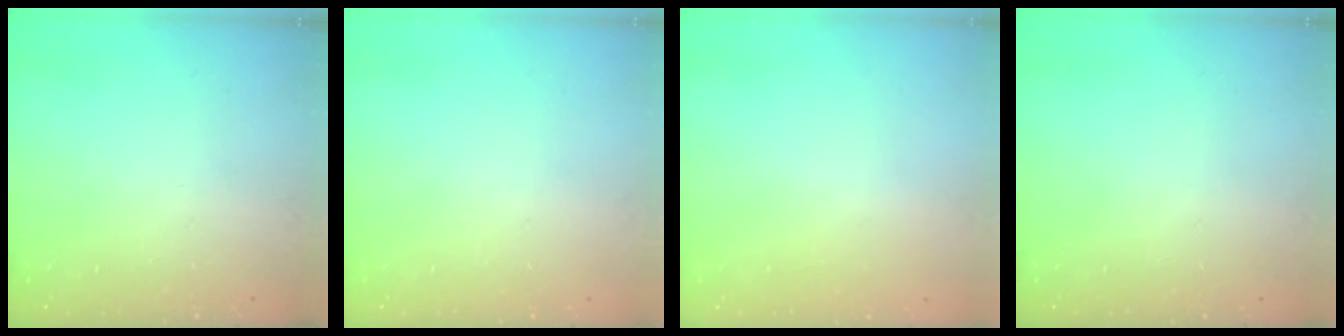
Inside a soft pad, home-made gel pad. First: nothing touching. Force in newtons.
{"total": 0.0}
{"total": 0.9, "press": 0.9, "slide": 0.1}
{"total": 0.0}